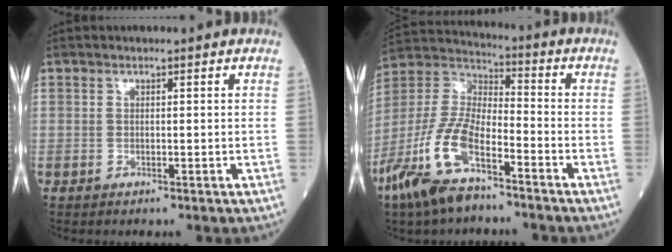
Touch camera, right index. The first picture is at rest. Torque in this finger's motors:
{"motor_torque": [1.44, -0.70, 0.78, 0.21]}